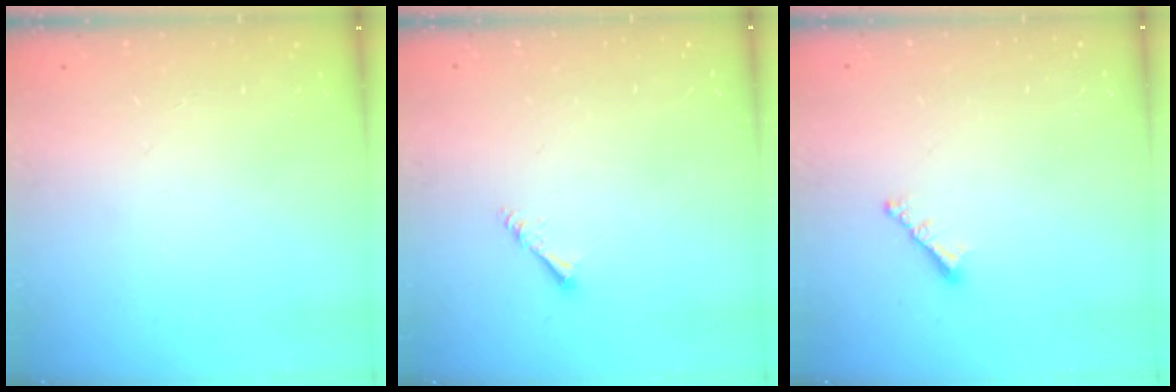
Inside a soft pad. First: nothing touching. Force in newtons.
{"total": 1.8, "press": 1.8, "slide": 0.1}
{"total": 2.2, "press": 2.2, "slide": 0.5}